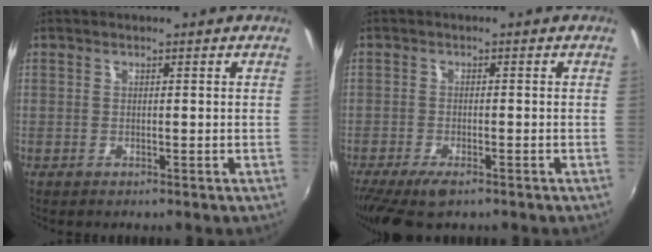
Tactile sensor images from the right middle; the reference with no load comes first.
{"total": 6.7, "force": [-4.8, 2.1, 4.1], "torque": [-0.100, -0.025, -0.088]}